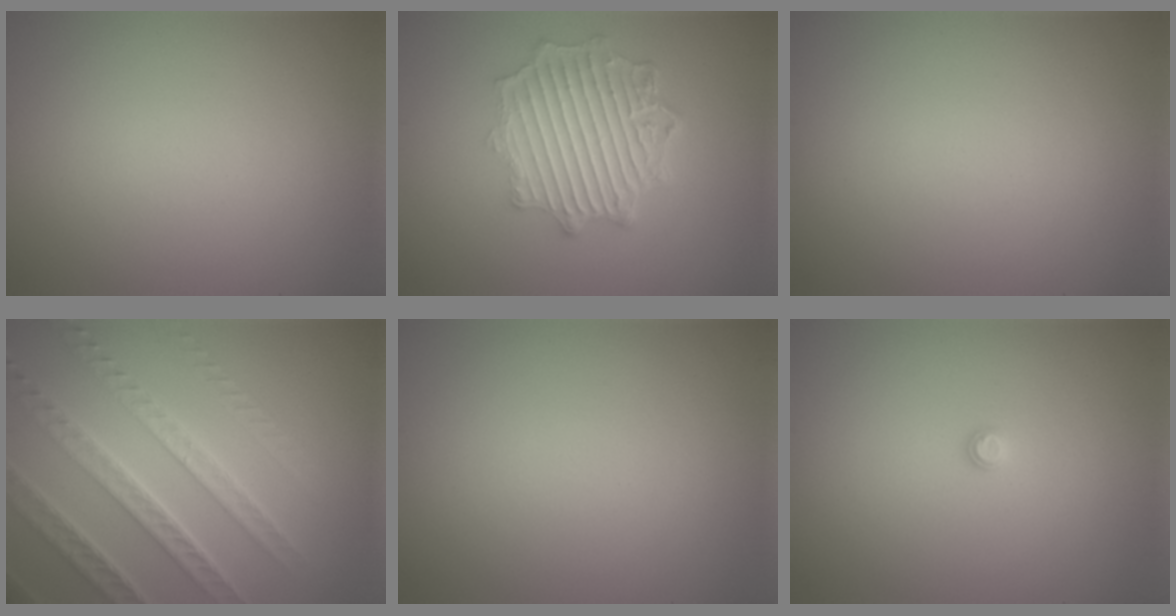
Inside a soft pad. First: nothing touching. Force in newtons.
{"total": 7.0, "press": 5.4, "slide": 4.6}
{"total": 0.0}
{"total": 7.9, "press": 5.5, "slide": 5.7}
{"total": 0.0}
{"total": 0.6, "press": 0.6, "slide": 0.2}